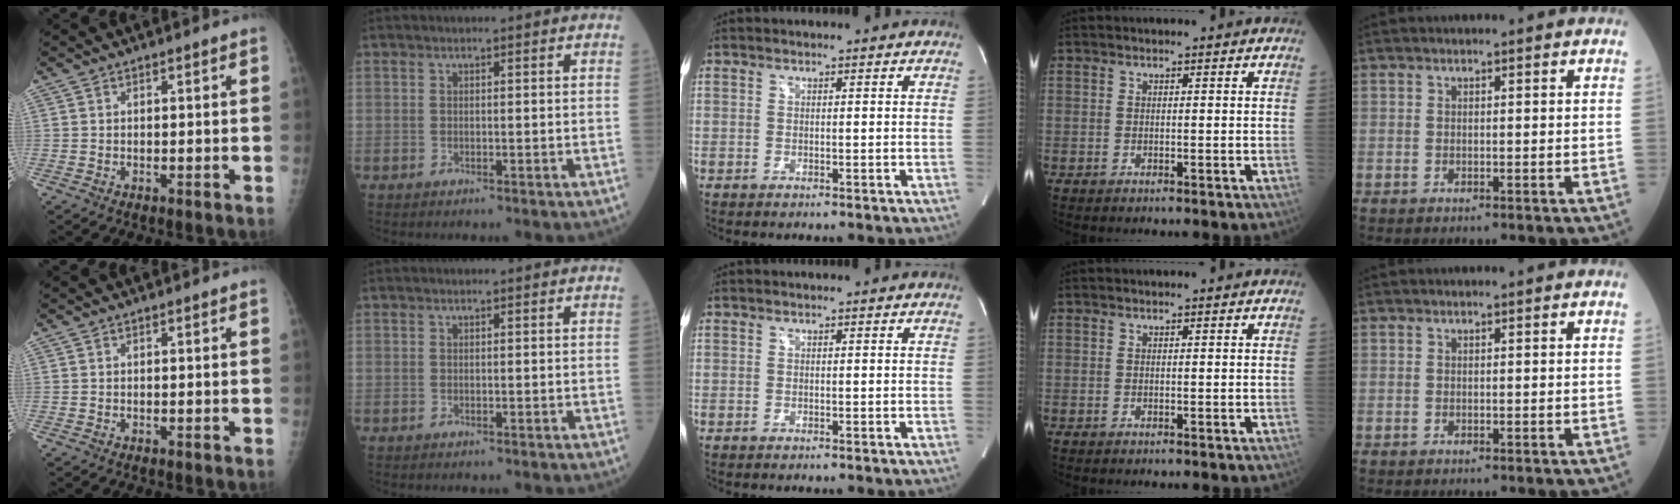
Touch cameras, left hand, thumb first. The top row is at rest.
{}